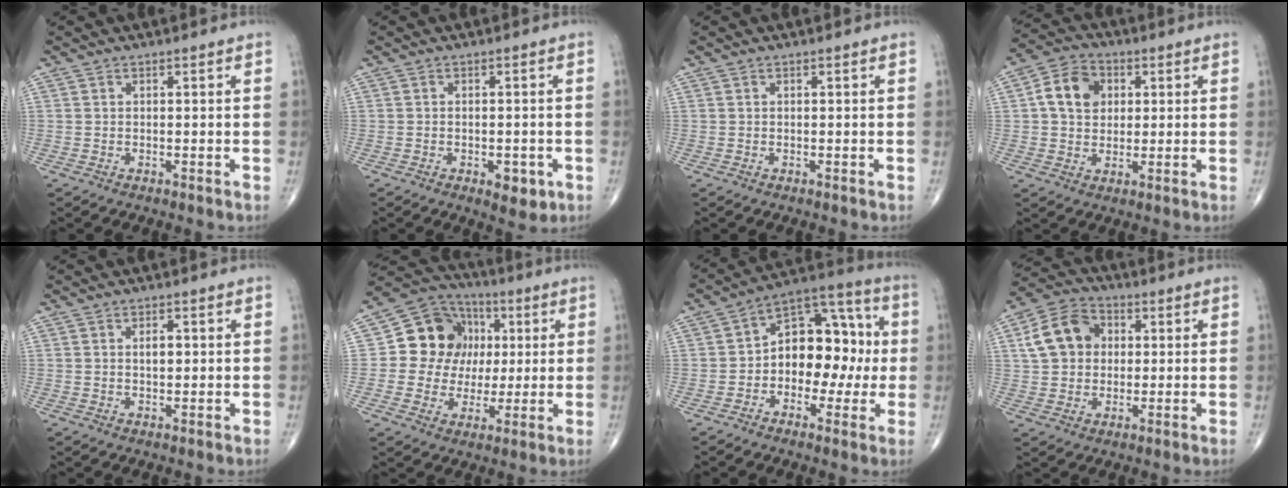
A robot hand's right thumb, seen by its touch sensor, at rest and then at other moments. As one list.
[{"total": 4.5, "force": [-1.8, 2.3, 3.4], "torque": [-0.033, 0.002, -0.016]}, {"total": 0.0}, {"total": 9.2, "force": [1.8, 7.2, 5.4], "torque": [-0.074, 0.008, 0.024]}, {"total": 2.2, "force": [0.4, 1.2, 1.8], "torque": [-0.026, 0.000, 0.006]}, {"total": 14.5, "force": [2.2, 12.7, 6.6], "torque": [-0.063, 0.015, 0.035]}, {"total": 15.1, "force": [-0.7, 10.0, 11.3], "torque": [-0.118, 0.051, -0.021]}, {"total": 11.0, "force": [2.0, 8.8, 6.3], "torque": [-0.097, 0.014, 0.026]}]